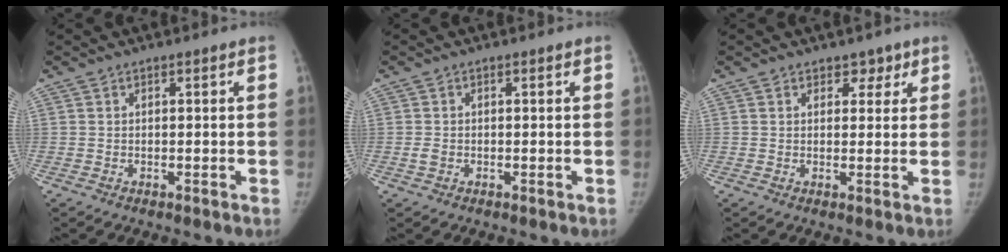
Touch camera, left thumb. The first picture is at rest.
{"total": 1.2, "force": [-0.3, 0.9, 0.7], "torque": [-0.015, 0.000, -0.007]}
{"total": 2.7, "force": [1.8, 1.9, 0.7], "torque": [0.018, -0.008, 0.020]}